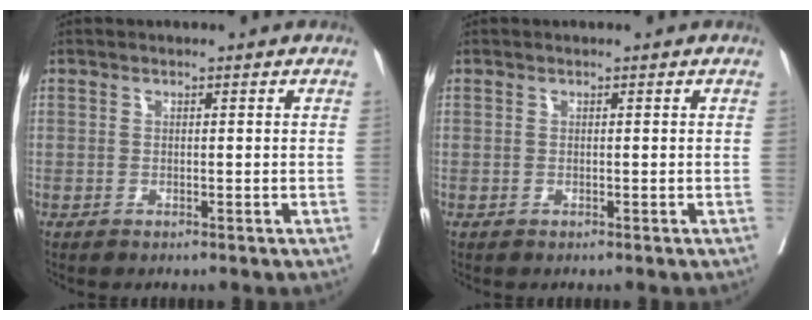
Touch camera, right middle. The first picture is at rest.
{"total": 0.0}